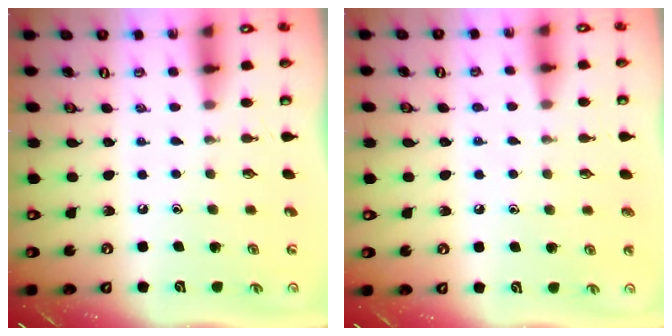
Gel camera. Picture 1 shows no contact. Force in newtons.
{"total": 3.9, "press": 3.8, "slide": 0.4}